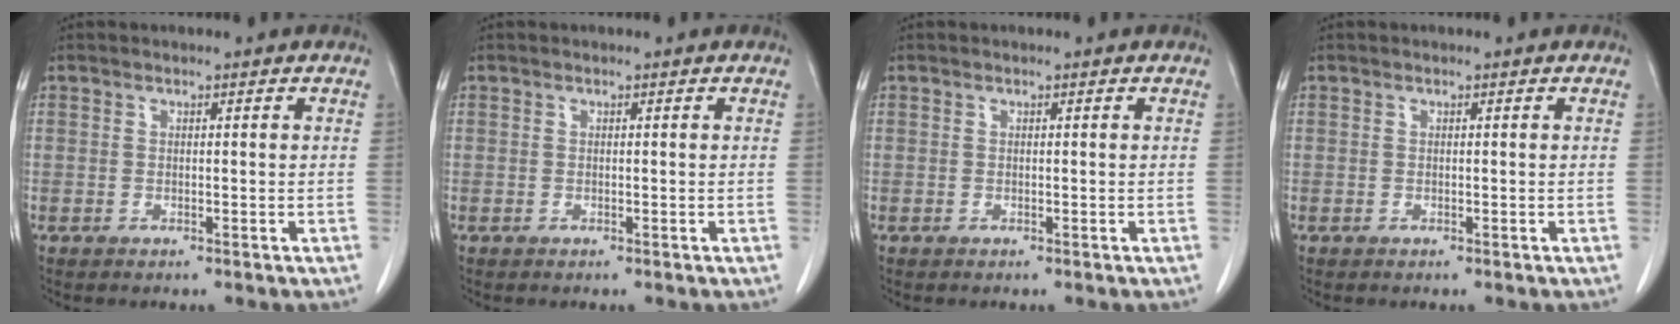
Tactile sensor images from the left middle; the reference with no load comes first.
{"total": 0.0}
{"total": 0.0}
{"total": 0.0}